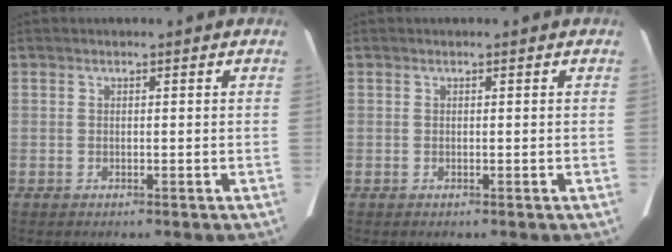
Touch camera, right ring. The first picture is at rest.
{"total": 0.0}